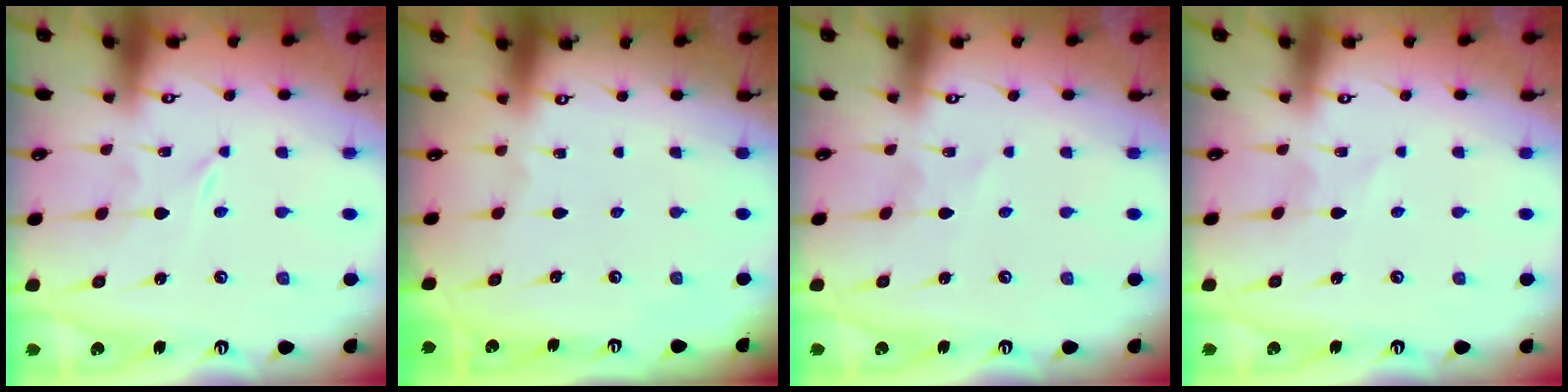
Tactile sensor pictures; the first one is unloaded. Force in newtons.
{"total": 0.0}
{"total": 1.2, "press": 1.2, "slide": 0.1}
{"total": 1.8, "press": 1.8, "slide": 0.2}